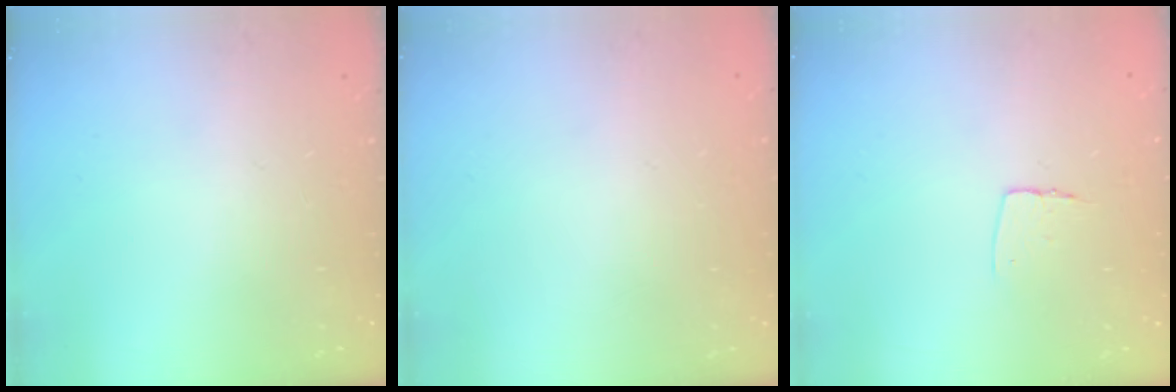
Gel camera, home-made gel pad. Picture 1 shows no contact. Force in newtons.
{"total": 0.0}
{"total": 5.0, "press": 5.0, "slide": 0.3}